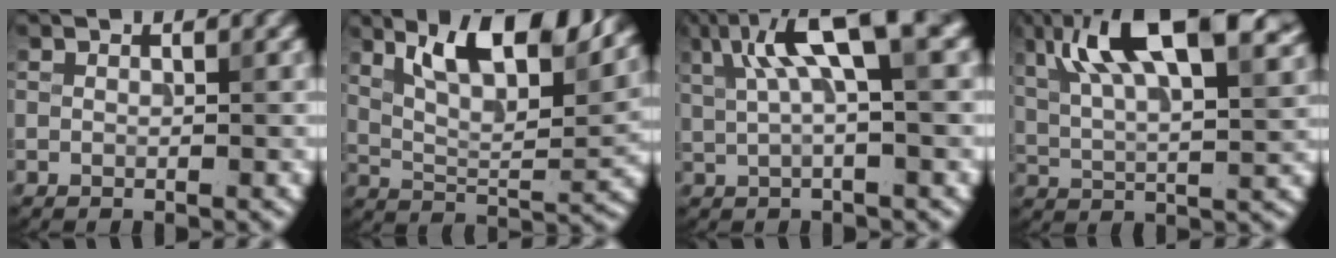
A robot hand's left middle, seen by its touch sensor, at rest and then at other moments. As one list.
[{"total": 11.2, "force": [6.6, 3.5, 8.3], "torque": [-0.135, 0.005, 0.111]}, {"total": 7.3, "force": [2.9, 1.8, 6.4], "torque": [-0.112, 0.016, 0.053]}, {"total": 14.1, "force": [6.8, 5.2, 11.2], "torque": [-0.175, 0.025, 0.096]}]